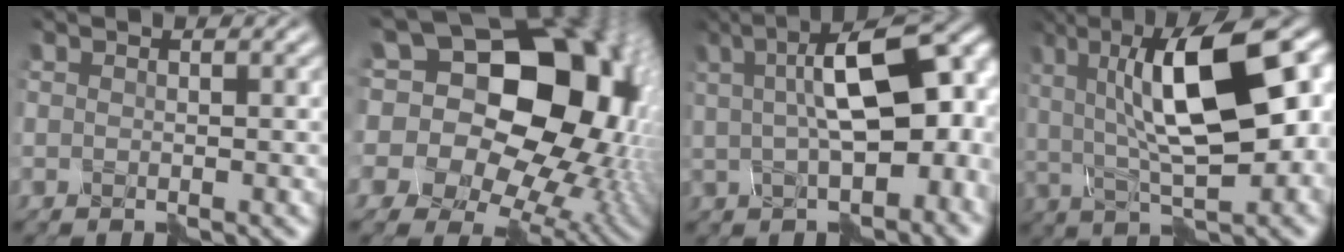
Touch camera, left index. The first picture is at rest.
{"total": 22.8, "force": [5.3, 16.6, 14.8], "torque": [-0.251, 0.049, 0.079]}
{"total": 13.9, "force": [2.4, 6.5, 12.0], "torque": [-0.159, 0.019, 0.030]}
{"total": 14.5, "force": [3.4, 5.4, 13.1], "torque": [-0.209, 0.010, 0.047]}